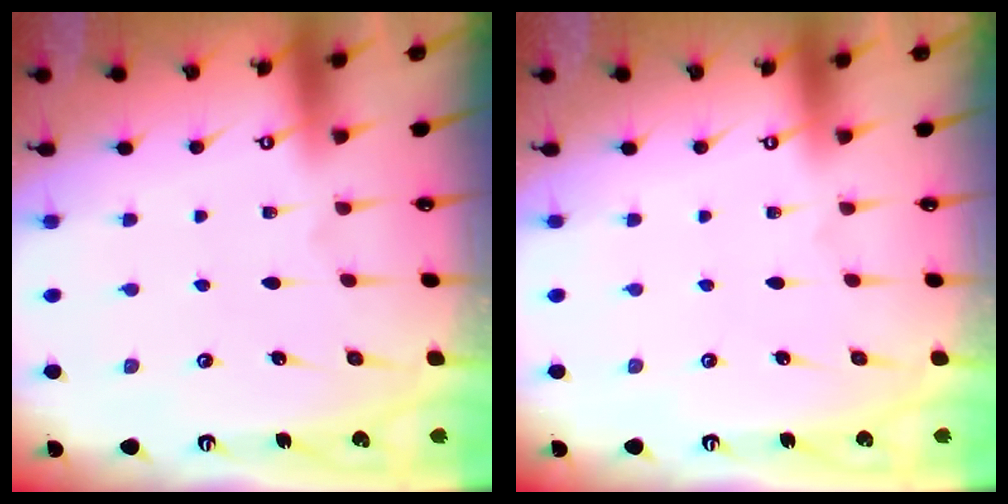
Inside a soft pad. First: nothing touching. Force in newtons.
{"total": 0.0}